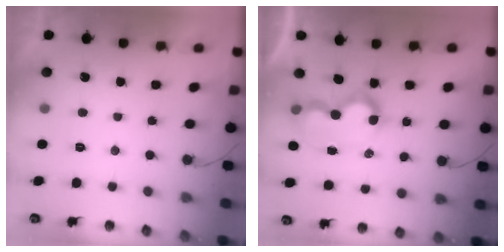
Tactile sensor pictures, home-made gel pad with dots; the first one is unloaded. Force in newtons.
{"total": 9.0, "press": 9.0, "slide": 0.6}